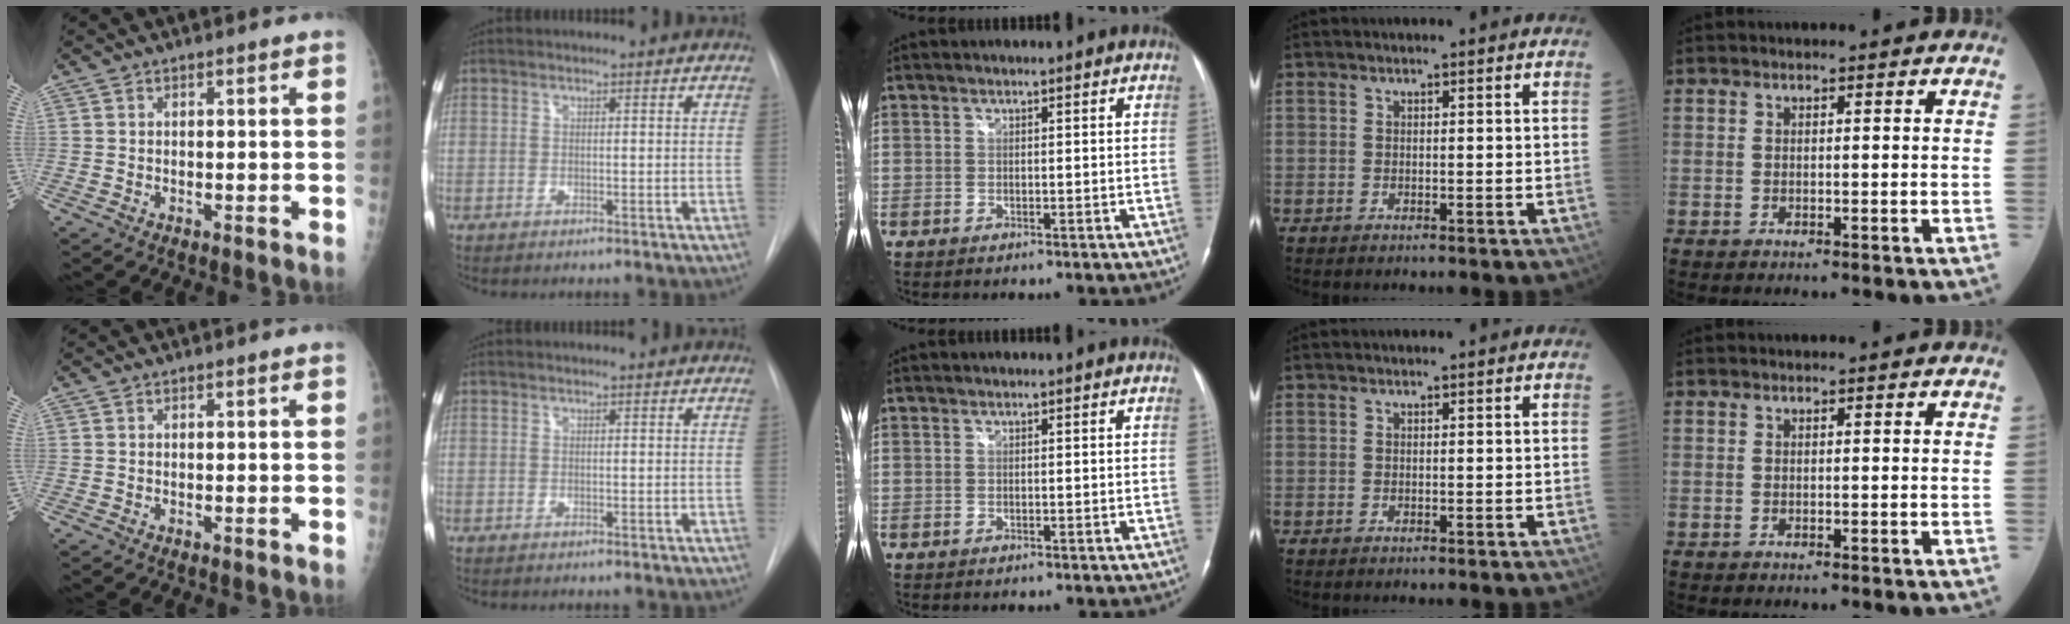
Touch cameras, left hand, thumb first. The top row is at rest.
{}